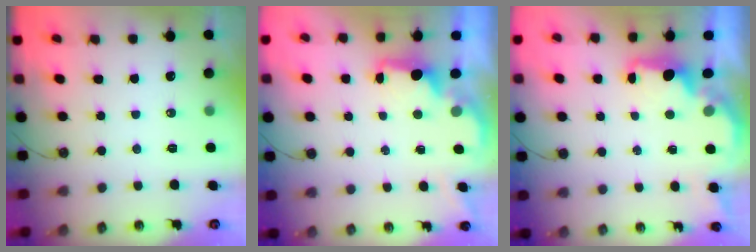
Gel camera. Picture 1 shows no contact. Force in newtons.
{"total": 1.8, "press": 1.6, "slide": 0.8}
{"total": 2.0, "press": 1.8, "slide": 0.7}